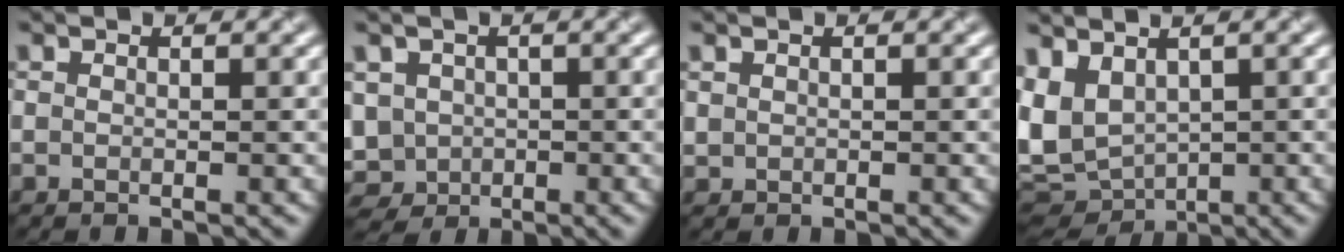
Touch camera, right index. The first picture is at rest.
{"total": 4.2, "force": [-0.6, 3.7, 1.9], "torque": [-0.045, -0.002, -0.007]}
{"total": 0.5, "force": [0.3, 0.4, 0.1], "torque": [0.001, -0.001, 0.010]}
{"total": 7.1, "force": [-0.1, 4.8, 5.3], "torque": [-0.121, -0.008, 0.009]}